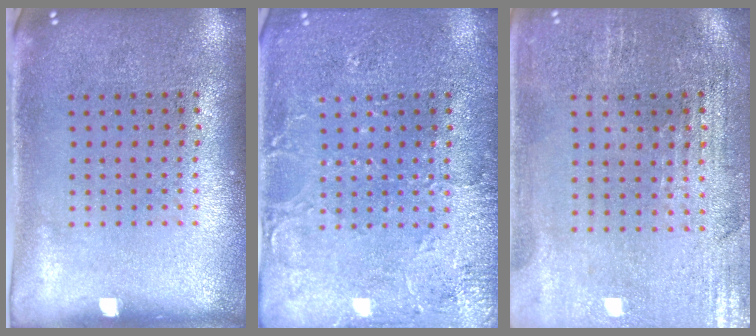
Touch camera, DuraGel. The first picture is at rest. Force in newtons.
{"total": 3.4, "press": 3.3, "slide": 0.4}
{"total": 0.8, "press": 0.7, "slide": 0.5}